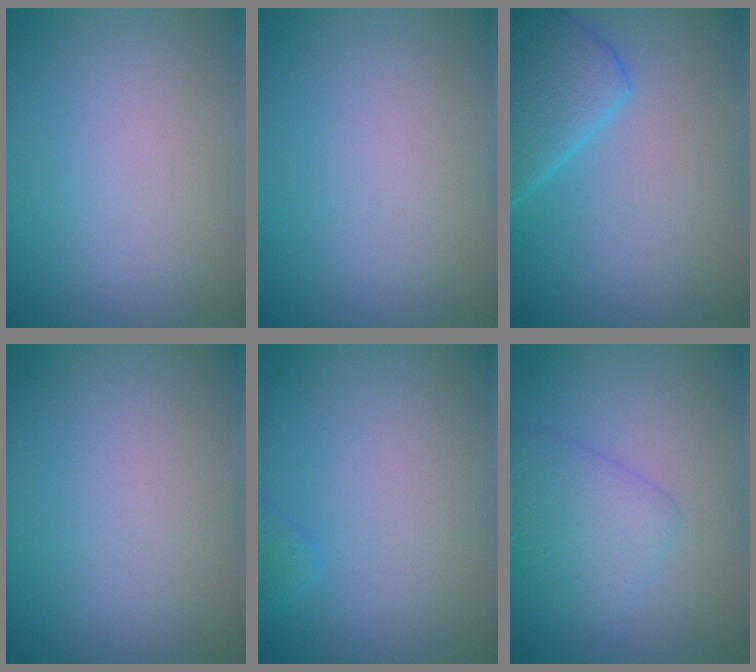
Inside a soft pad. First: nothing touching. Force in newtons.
{"total": 0.0}
{"total": 5.0, "press": 5.0, "slide": 0.3}
{"total": 0.0}
{"total": 1.6, "press": 1.6, "slide": 0.2}
{"total": 3.0, "press": 3.0, "slide": 0.1}